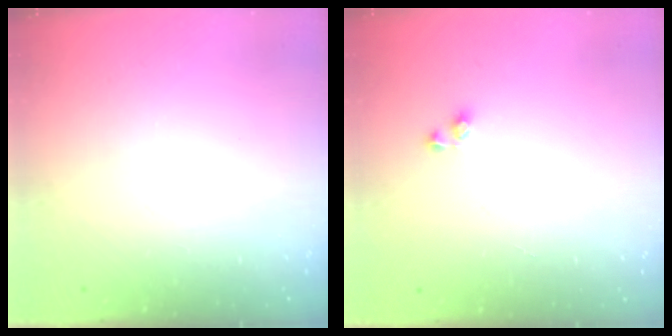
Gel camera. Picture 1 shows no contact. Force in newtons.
{"total": 2.9, "press": 2.9, "slide": 0.3}